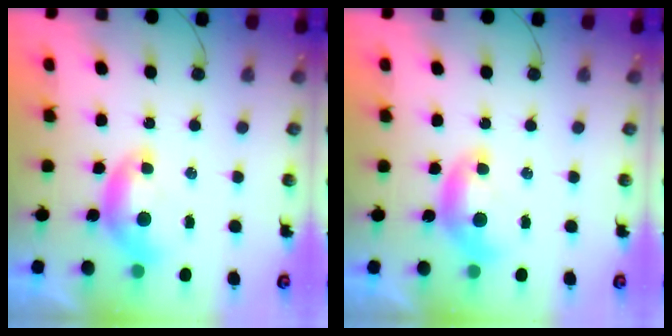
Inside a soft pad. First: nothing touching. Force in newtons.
{"total": 0.0}